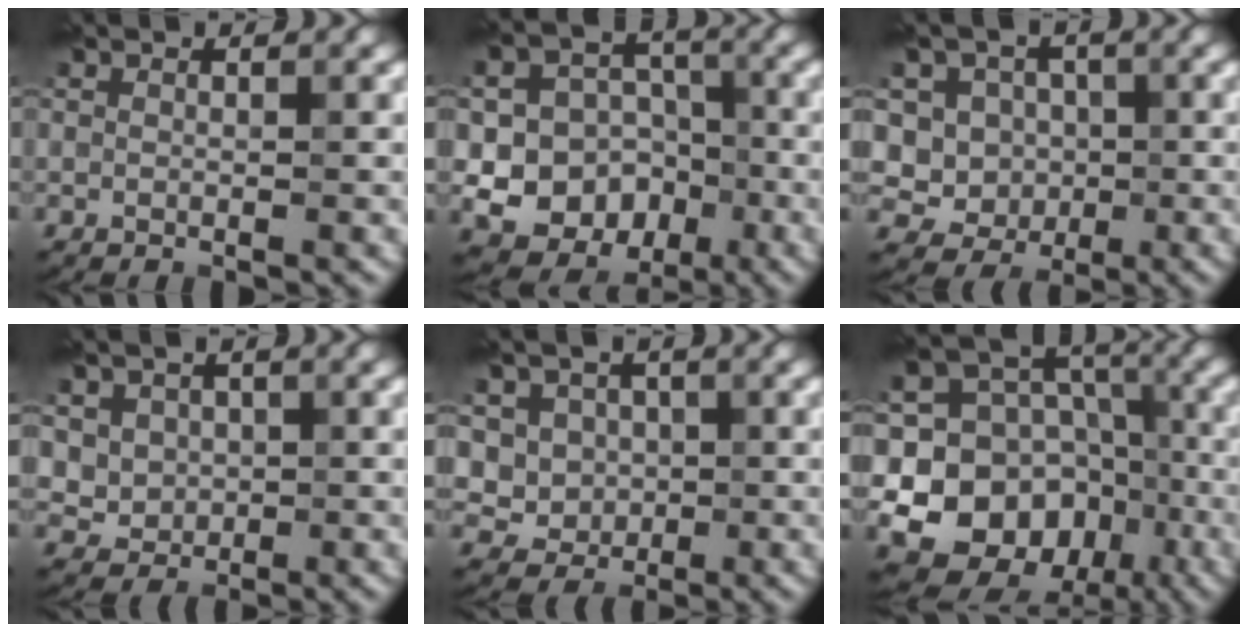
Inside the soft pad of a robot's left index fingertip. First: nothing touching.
{"total": 11.4, "force": [-3.3, 10.2, 4.0], "torque": [-0.058, -0.004, -0.066]}
{"total": 7.1, "force": [0.6, 6.6, 2.7], "torque": [-0.042, 0.028, -0.024]}
{"total": 3.6, "force": [0.9, 3.2, 1.5], "torque": [-0.035, -0.006, 0.023]}
{"total": 4.7, "force": [0.8, 4.3, 1.8], "torque": [-0.025, 0.007, 0.006]}
{"total": 14.9, "force": [-4.5, 12.9, 5.8], "torque": [-0.100, -0.009, -0.080]}